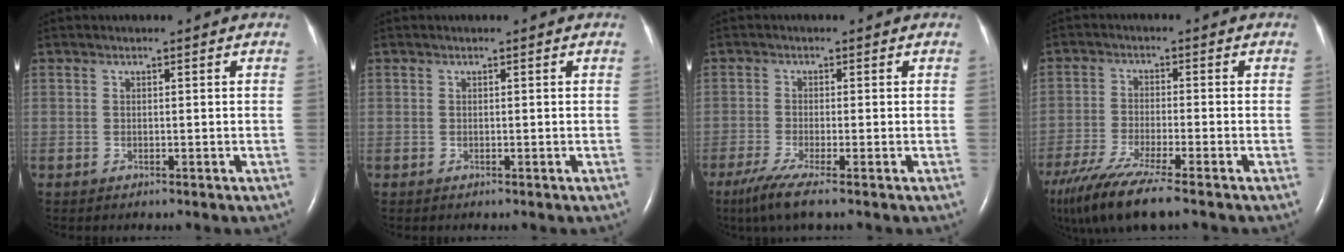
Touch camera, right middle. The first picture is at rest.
{"total": 0.0}
{"total": 4.9, "force": [-3.2, 0.0, 3.8], "torque": [-0.080, -0.018, -0.063]}
{"total": 11.9, "force": [-9.2, 0.2, 7.4], "torque": [-0.141, -0.034, -0.159]}